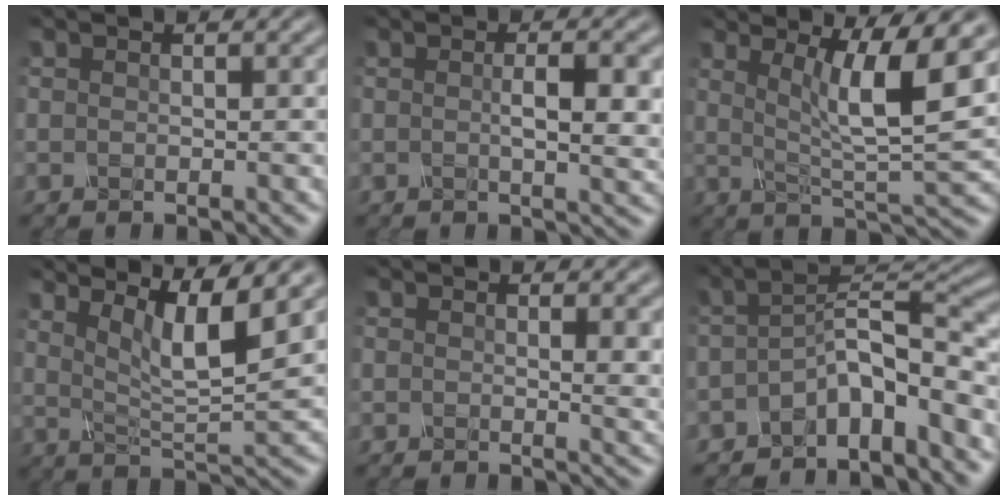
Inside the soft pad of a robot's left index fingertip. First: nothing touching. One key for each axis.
{"total": 4.3, "fx": 0.0, "fy": 1.0, "fz": 4.1, "tx": -0.056, "ty": 0.007, "tz": 0.008}
{"total": 8.3, "fx": 2.5, "fy": 1.3, "fz": 7.8, "tx": -0.126, "ty": 0.004, "tz": 0.054}
{"total": 7.1, "fx": 3.7, "fy": 1.1, "fz": 6.0, "tx": -0.097, "ty": 0.002, "tz": 0.076}
{"total": 2.7, "fx": 0.6, "fy": 0.8, "fz": 2.5, "tx": -0.021, "ty": 0.004, "tz": 0.013}
{"total": 5.2, "fx": -3.0, "fy": 1.3, "fz": 4.0, "tx": -0.073, "ty": 0.017, "tz": -0.050}